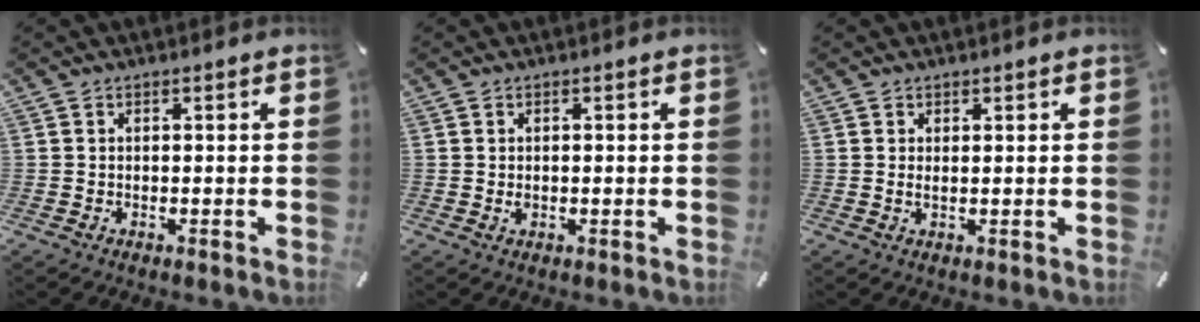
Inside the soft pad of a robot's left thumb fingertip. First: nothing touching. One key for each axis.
{"total": 1.0, "fx": -0.1, "fy": 0.5, "fz": 0.8, "tx": -0.019, "ty": 0.000, "tz": -0.002}
{"total": 1.1, "fx": 0.4, "fy": 0.4, "fz": 1.0, "tx": -0.012, "ty": -0.004, "tz": 0.006}